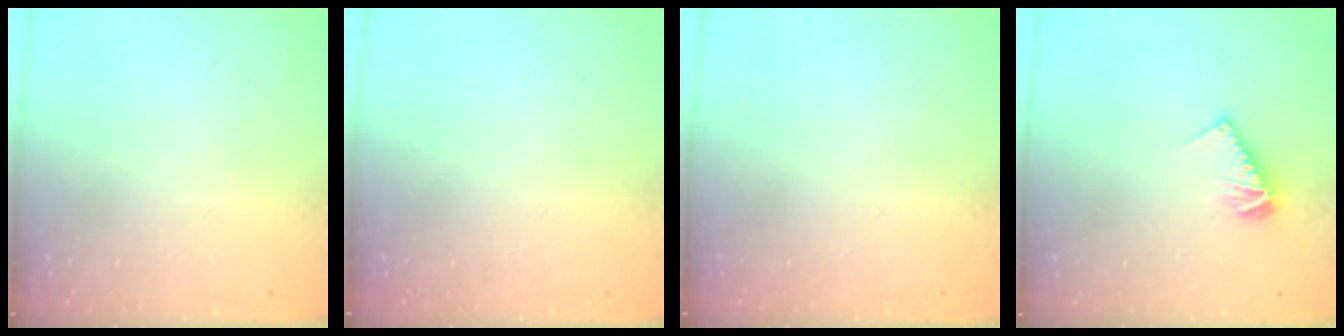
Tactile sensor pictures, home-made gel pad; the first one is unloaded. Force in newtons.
{"total": 0.0}
{"total": 0.0}
{"total": 8.2, "press": 8.2, "slide": 0.7}